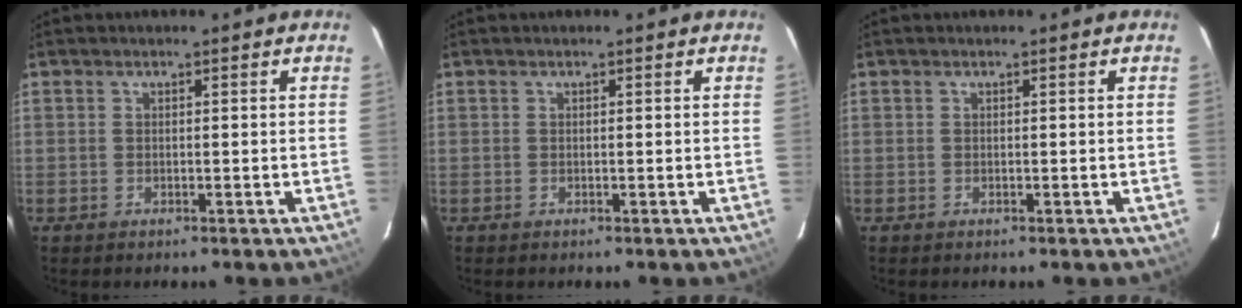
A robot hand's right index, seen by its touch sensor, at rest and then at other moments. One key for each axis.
{"total": 0.0}
{"total": 0.0}